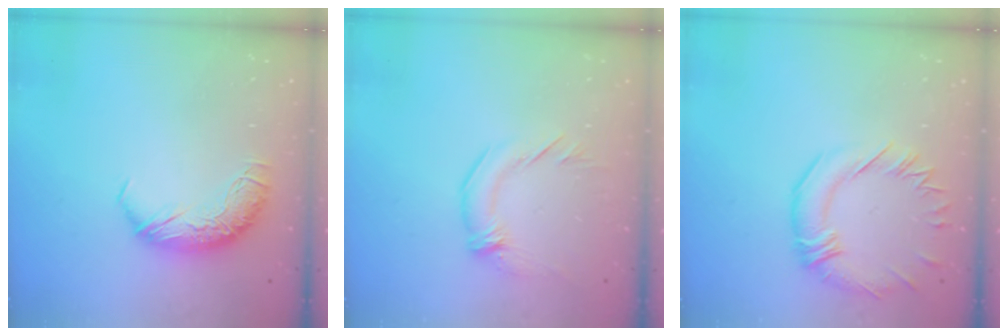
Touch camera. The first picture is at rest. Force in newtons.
{"total": 1.6, "press": 0.0, "slide": 1.6}
{"total": 2.6, "press": 2.2, "slide": 1.3}